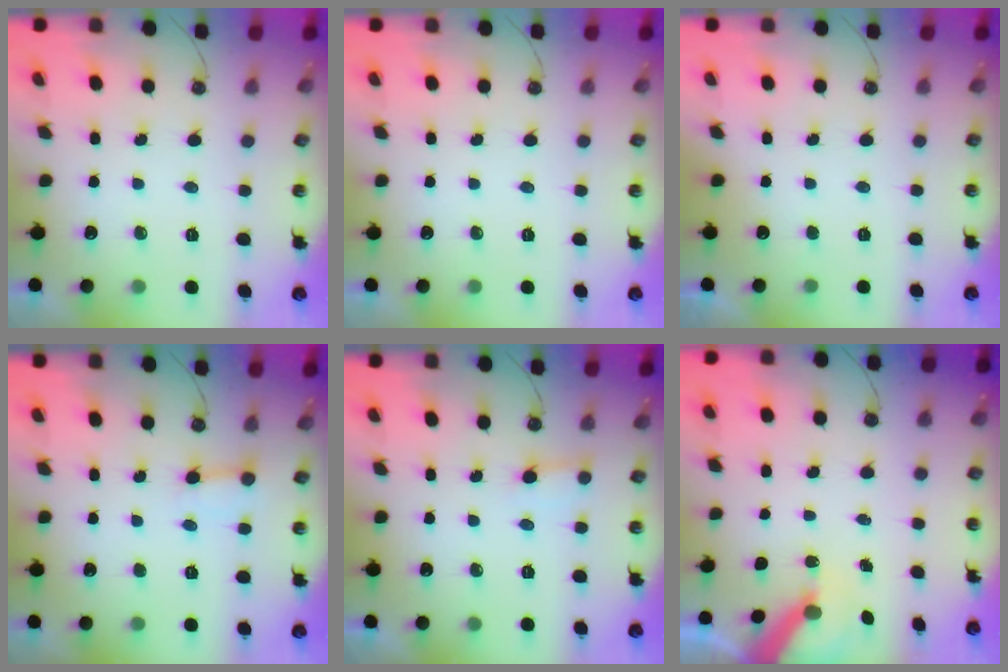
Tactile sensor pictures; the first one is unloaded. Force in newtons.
{"total": 0.0}
{"total": 0.0}
{"total": 2.6, "press": 2.6, "slide": 0.4}
{"total": 5.4, "press": 5.4, "slide": 0.8}
{"total": 6.5, "press": 6.5, "slide": 0.6}